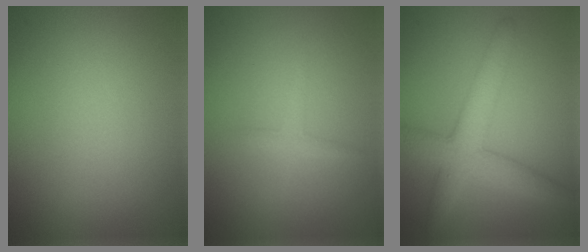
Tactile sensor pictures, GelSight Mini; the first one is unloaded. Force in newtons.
{"total": 1.2, "press": 1.2, "slide": 0.1}
{"total": 5.2, "press": 5.2, "slide": 0.3}